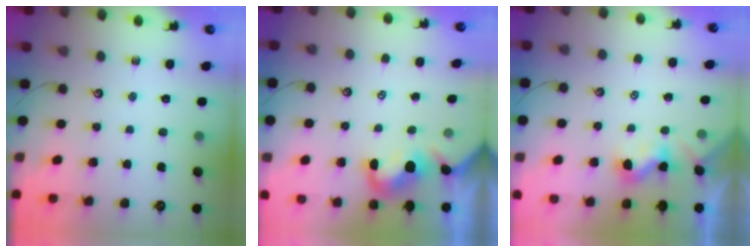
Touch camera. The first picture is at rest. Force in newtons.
{"total": 0.0}
{"total": 2.5, "press": 2.5, "slide": 0.3}